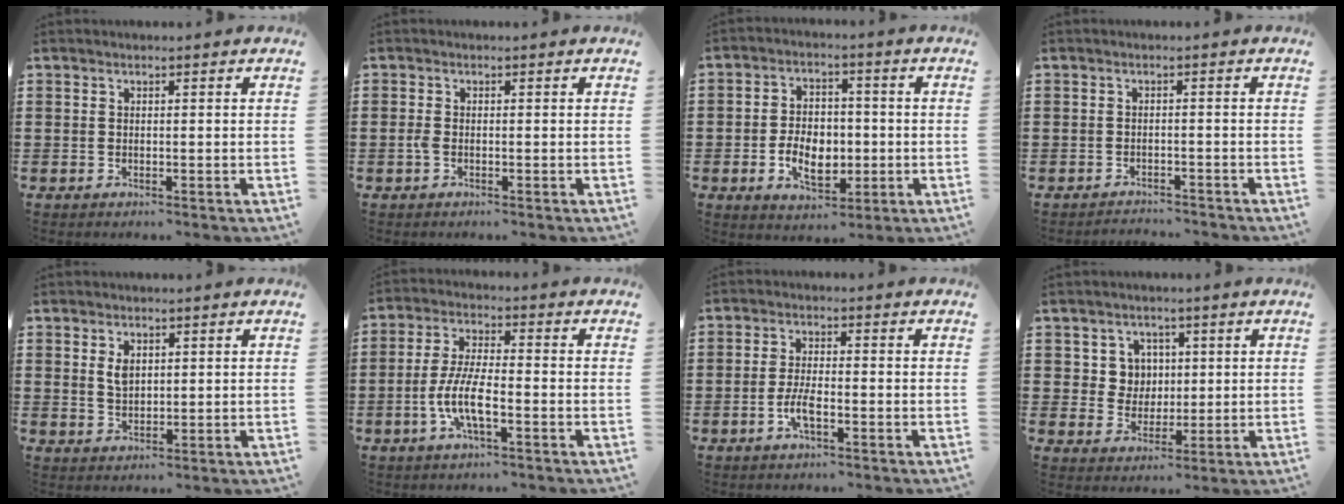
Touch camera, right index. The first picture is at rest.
{"total": 1.3, "force": [-0.6, 0.5, 1.1], "torque": [-0.028, -0.003, -0.013]}
{"total": 7.1, "force": [-1.6, 4.8, 5.0], "torque": [-0.090, 0.001, -0.033]}
{"total": 2.0, "force": [-2.0, 0.0, -0.2], "torque": [-0.004, 0.000, -0.044]}
{"total": 2.6, "force": [0.9, 1.5, 1.9], "torque": [-0.041, 0.004, 0.017]}
{"total": 7.4, "force": [-2.8, 1.8, 6.6], "torque": [-0.150, -0.012, -0.058]}
{"total": 3.8, "force": [-1.6, 1.0, 3.3], "torque": [-0.077, -0.003, -0.034]}
{"total": 4.8, "force": [1.3, 4.5, 1.2], "torque": [-0.046, 0.016, 0.021]}